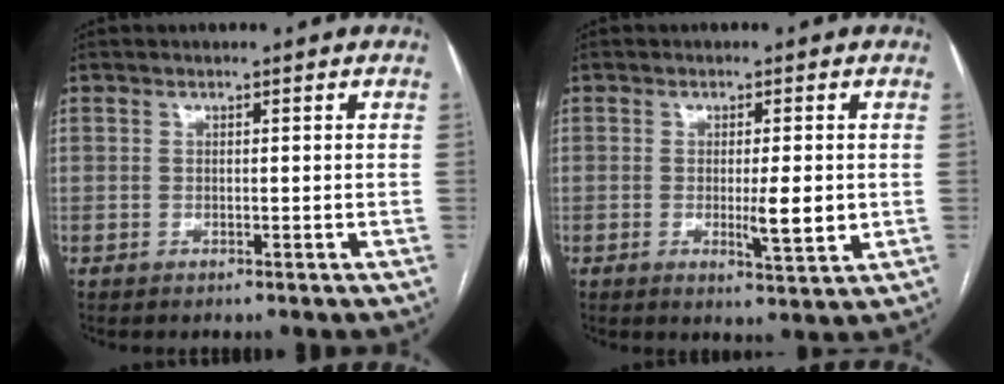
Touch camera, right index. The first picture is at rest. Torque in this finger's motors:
{"motor_torque": [0.68, -0.15, 0.43, 0.06]}